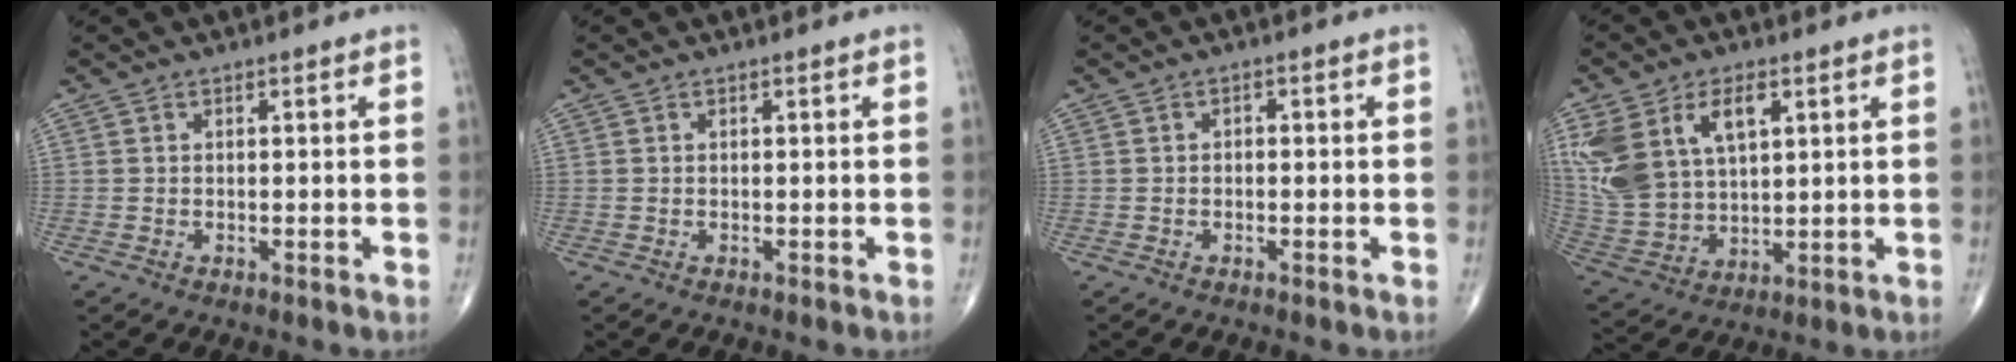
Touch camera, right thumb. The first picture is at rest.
{"total": 0.0}
{"total": 0.8, "force": [-0.1, 0.6, 0.5], "torque": [-0.002, 0.003, -0.006]}
{"total": 17.2, "force": [6.4, 10.3, 12.2], "torque": [-0.259, -0.012, 0.136]}